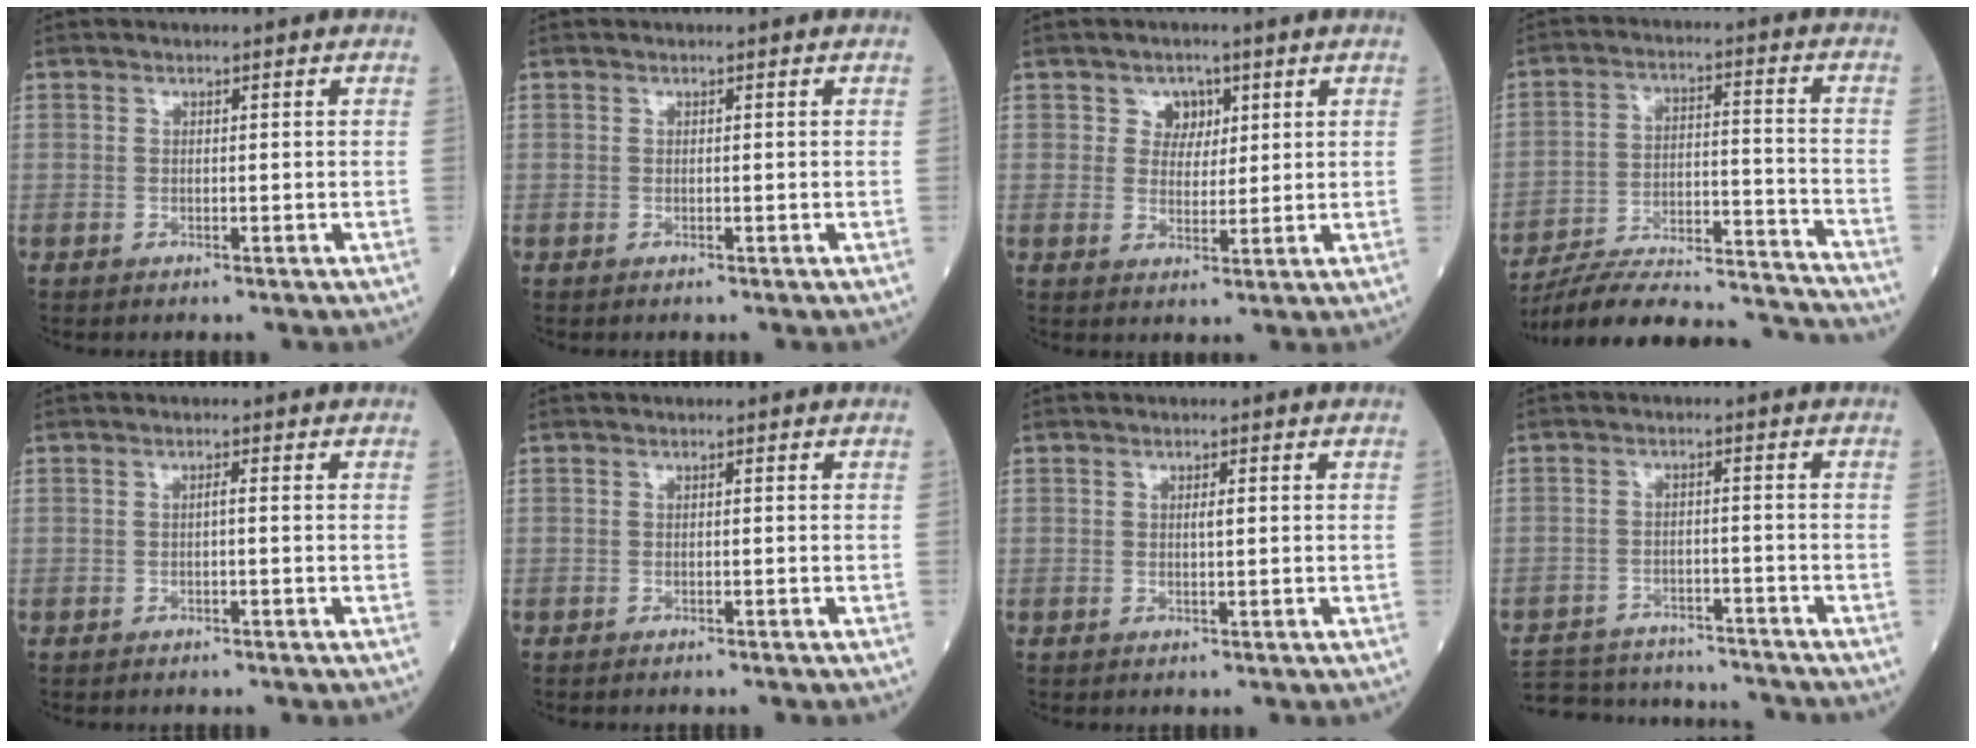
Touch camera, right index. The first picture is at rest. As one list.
[{"total": 0.0}, {"total": 3.5, "force": [1.6, 2.9, 1.2], "torque": [-0.011, 0.004, 0.026]}, {"total": 22.3, "force": [-21.2, 1.6, 6.5], "torque": [-0.093, 0.008, -0.313]}, {"total": 0.6, "force": [-0.1, 0.0, 0.6], "torque": [-0.012, 0.002, -0.002]}, {"total": 1.2, "force": [-1.1, 0.1, 0.5], "torque": [-0.007, 0.000, -0.014]}, {"total": 1.0, "force": [0.3, 0.2, 0.9], "torque": [-0.013, 0.002, 0.006]}, {"total": 14.7, "force": [-13.7, 3.6, 3.6], "torque": [-0.074, 0.009, -0.193]}]